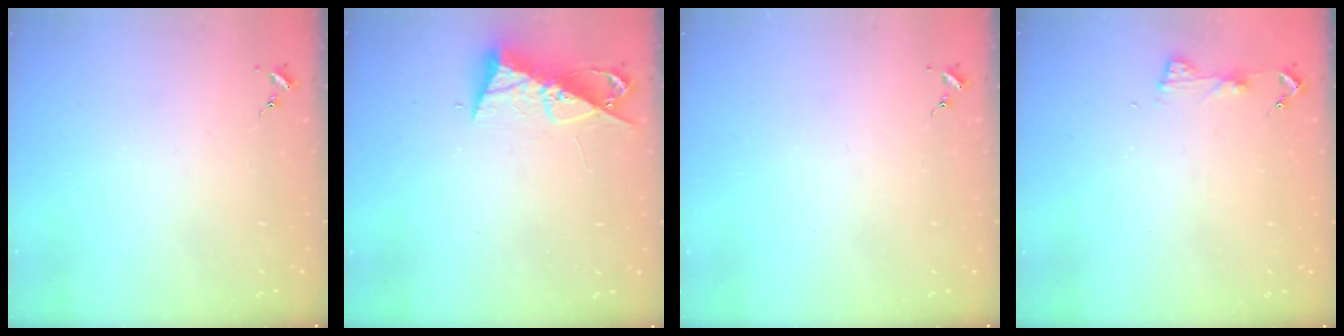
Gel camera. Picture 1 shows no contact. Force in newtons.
{"total": 9.2, "press": 9.2, "slide": 0.6}
{"total": 0.0}
{"total": 4.4, "press": 4.4, "slide": 0.5}